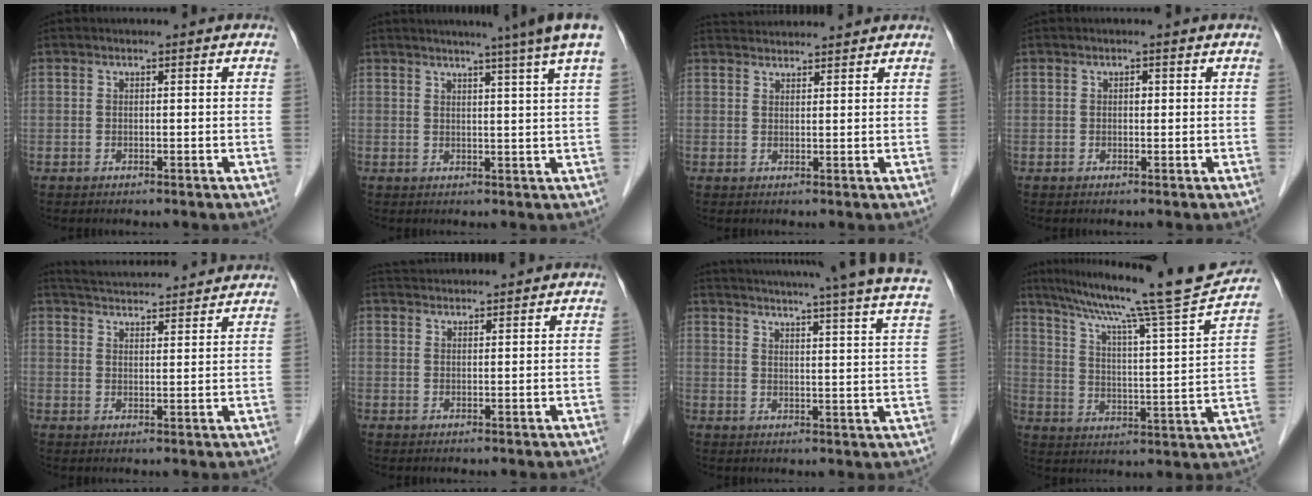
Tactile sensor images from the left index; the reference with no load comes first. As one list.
[{"total": 8.7, "force": [6.6, -1.6, 5.3], "torque": [-0.068, 0.000, 0.059]}, {"total": 5.7, "force": [5.7, 0.3, 0.8], "torque": [-0.018, 0.036, 0.081]}, {"total": 0.5, "force": [0.0, 0.3, 0.4], "torque": [-0.005, 0.001, -0.002]}, {"total": 16.3, "force": [15.4, 1.9, 4.9], "torque": [-0.083, 0.037, 0.215]}, {"total": 6.5, "force": [6.4, 0.2, 1.2], "torque": [-0.026, 0.038, 0.095]}, {"total": 28.7, "force": [25.7, -0.3, 12.8], "torque": [-0.197, -0.060, 0.306]}, {"total": 21.0, "force": [18.2, -1.6, 10.3], "torque": [-0.174, -0.027, 0.258]}]